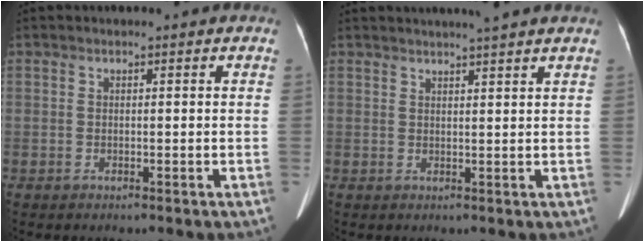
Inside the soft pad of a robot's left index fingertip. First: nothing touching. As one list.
[{"total": 6.4, "force": [5.5, -0.7, 3.1], "torque": [-0.045, 0.017, 0.069]}]